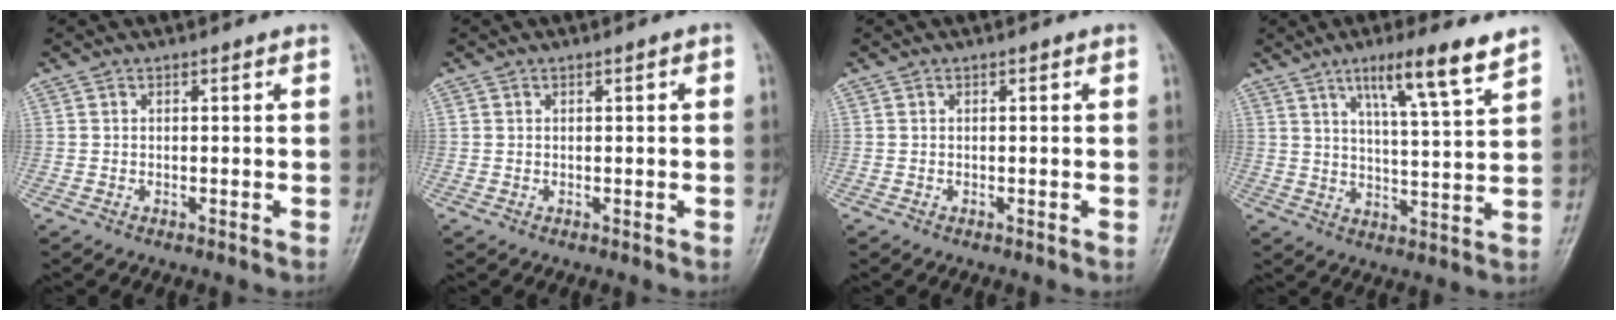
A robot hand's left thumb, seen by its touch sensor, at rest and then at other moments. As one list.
[{"total": 1.0, "force": [0.2, 0.7, 0.8], "torque": [-0.006, 0.006, 0.005]}, {"total": 0.0}, {"total": 10.7, "force": [6.8, 1.0, 8.2], "torque": [-0.128, -0.035, 0.112]}]